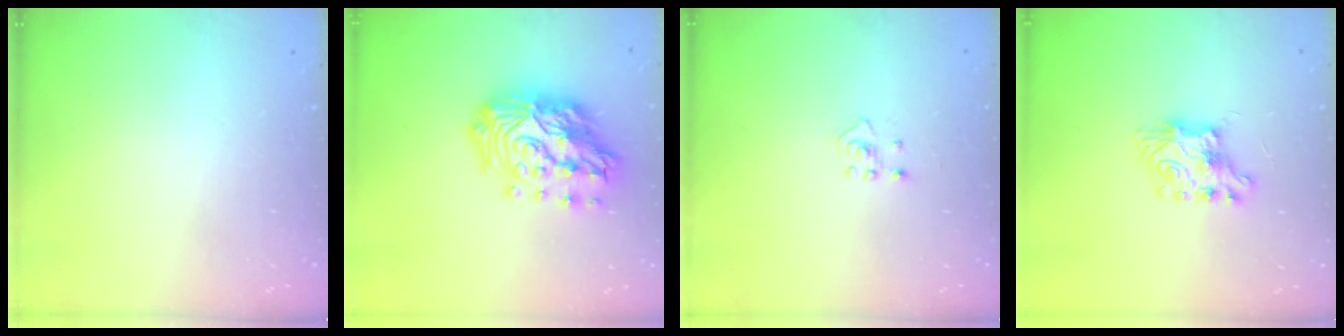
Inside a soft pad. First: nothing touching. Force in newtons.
{"total": 23.4, "press": 23.3, "slide": 2.1}
{"total": 2.4, "press": 2.4, "slide": 0.5}
{"total": 8.2, "press": 8.1, "slide": 0.8}